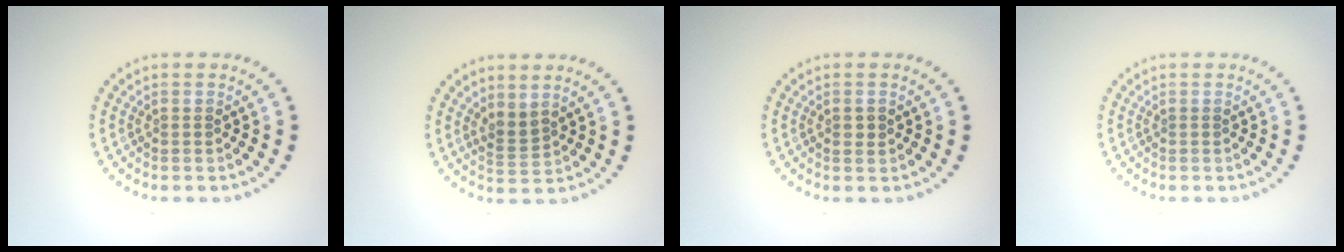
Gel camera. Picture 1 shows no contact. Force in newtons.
{"total": 1.8, "press": 1.3, "slide": 1.3}
{"total": 0.9, "press": 0.9, "slide": 0.2}
{"total": 0.0}